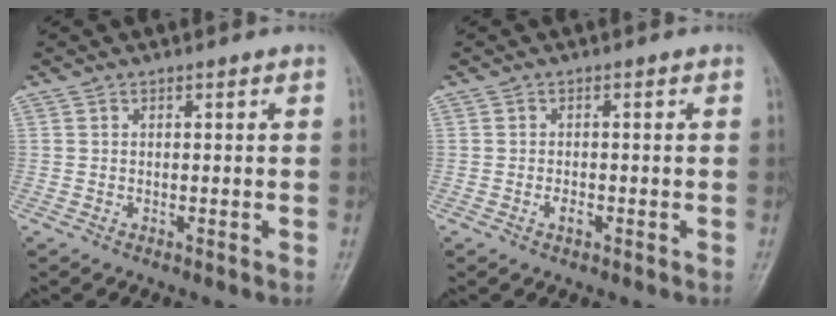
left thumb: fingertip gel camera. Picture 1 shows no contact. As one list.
[{"total": 1.5, "force": [-0.6, 0.8, 1.1], "torque": [-0.019, 0.002, -0.011]}]